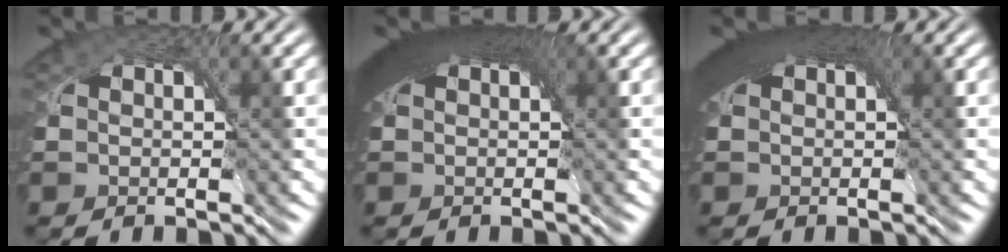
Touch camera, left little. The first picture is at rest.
{"total": 8.6, "force": [3.2, 4.1, 6.8], "torque": [-0.104, 0.021, 0.034]}
{"total": 7.1, "force": [2.9, 3.4, 5.6], "torque": [-0.086, 0.018, 0.032]}